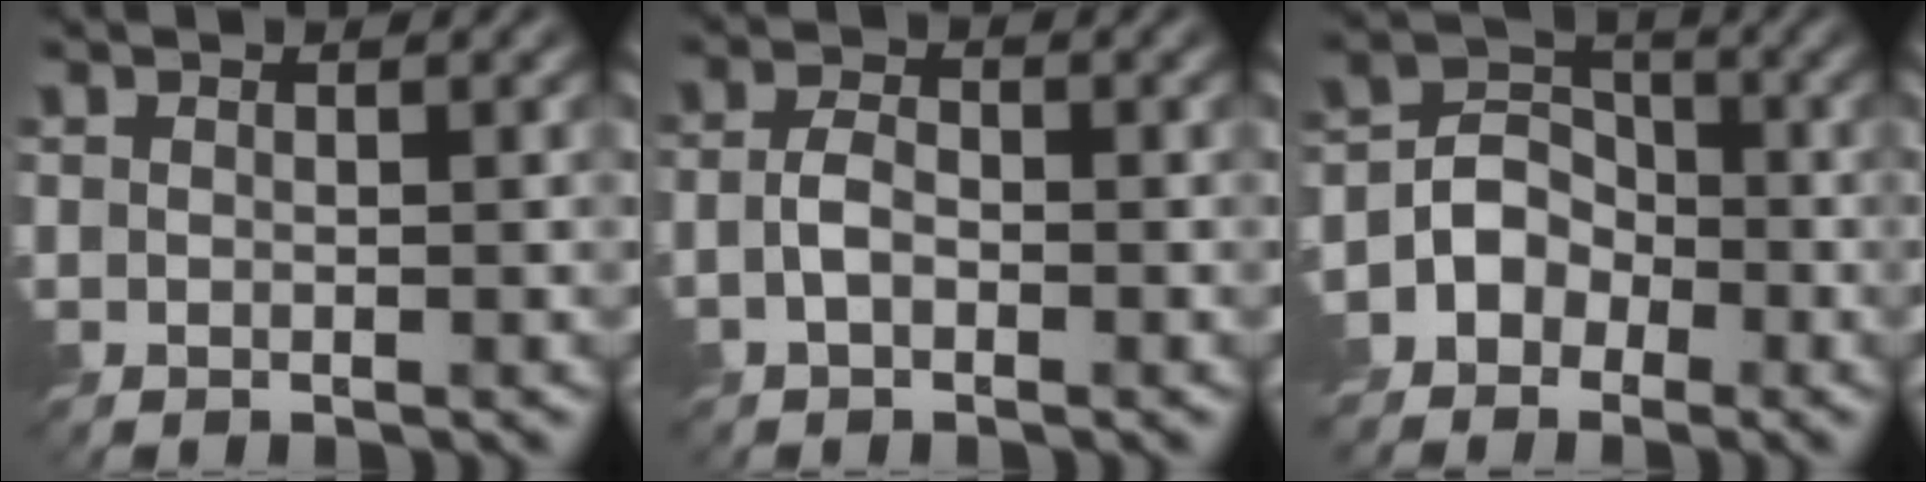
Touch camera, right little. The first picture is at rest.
{"total": 2.2, "force": [-1.0, 1.3, 1.5], "torque": [-0.032, 0.004, -0.025]}
{"total": 4.5, "force": [-2.6, 3.5, 1.0], "torque": [0.003, 0.015, -0.071]}